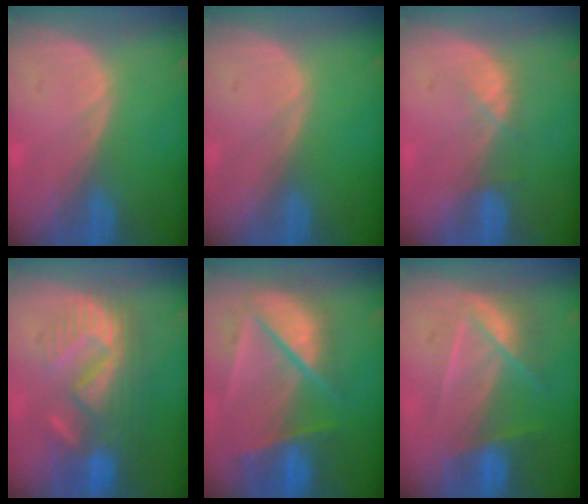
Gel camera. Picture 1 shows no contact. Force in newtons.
{"total": 0.0}
{"total": 2.3, "press": 2.2, "slide": 0.7}
{"total": 10.1, "press": 9.4, "slide": 3.5}
{"total": 9.7, "press": 8.4, "slide": 4.9}
{"total": 7.2, "press": 6.3, "slide": 3.5}